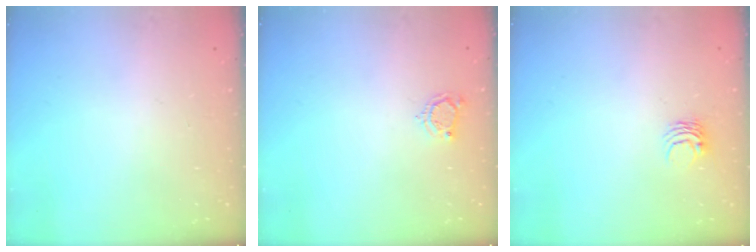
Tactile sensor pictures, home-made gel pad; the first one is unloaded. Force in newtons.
{"total": 3.9, "press": 3.8, "slide": 0.5}
{"total": 4.0, "press": 3.9, "slide": 0.2}